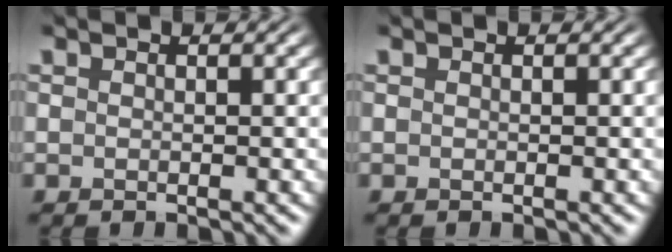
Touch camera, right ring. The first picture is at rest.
{"total": 0.0}